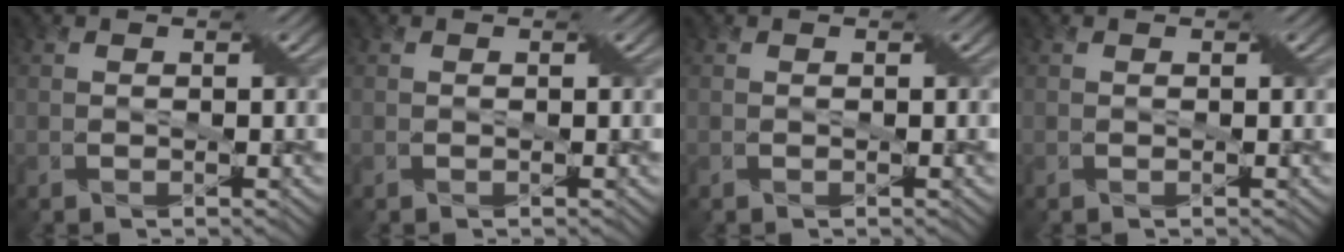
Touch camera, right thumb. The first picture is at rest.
{"total": 0.0}
{"total": 0.0}
{"total": 0.0}